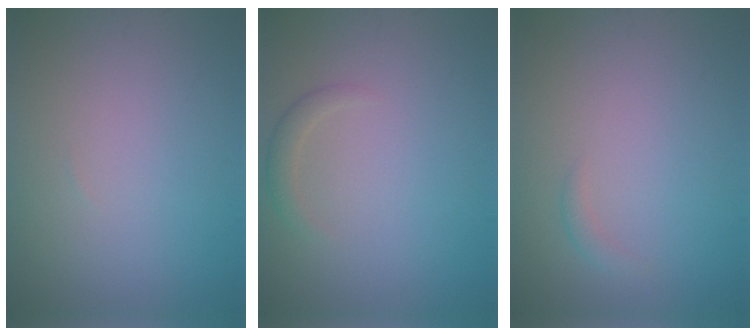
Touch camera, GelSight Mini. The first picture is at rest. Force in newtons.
{"total": 1.2, "press": 1.2, "slide": 0.0}
{"total": 0.8, "press": 0.8, "slide": 0.1}